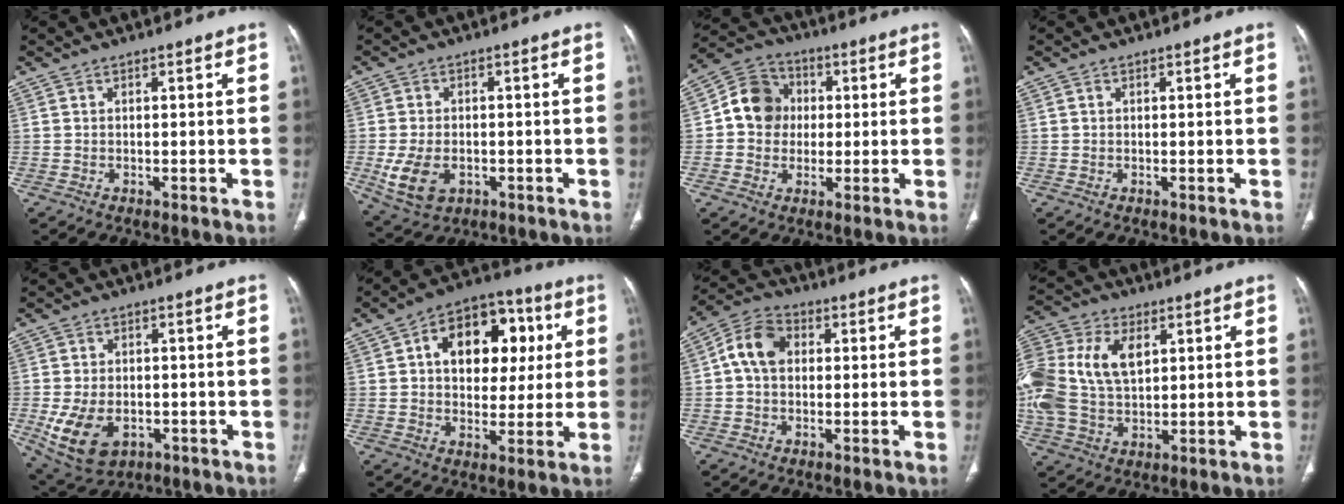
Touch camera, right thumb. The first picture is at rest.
{"total": 8.4, "force": [-2.2, 5.6, 5.8], "torque": [-0.112, 0.001, -0.028]}
{"total": 9.8, "force": [0.6, 8.9, 4.1], "torque": [-0.042, 0.019, -0.003]}
{"total": 0.0}
{"total": 10.9, "force": [-3.0, 7.2, 7.6], "torque": [-0.138, 0.003, -0.035]}
{"total": 16.4, "force": [3.9, 11.2, 11.4], "torque": [-0.117, 0.013, 0.056]}
{"total": 8.0, "force": [1.1, 5.9, 5.3], "torque": [-0.091, 0.020, 0.009]}
{"total": 22.0, "force": [4.8, 14.7, 15.7], "torque": [-0.374, 0.025, 0.094]}